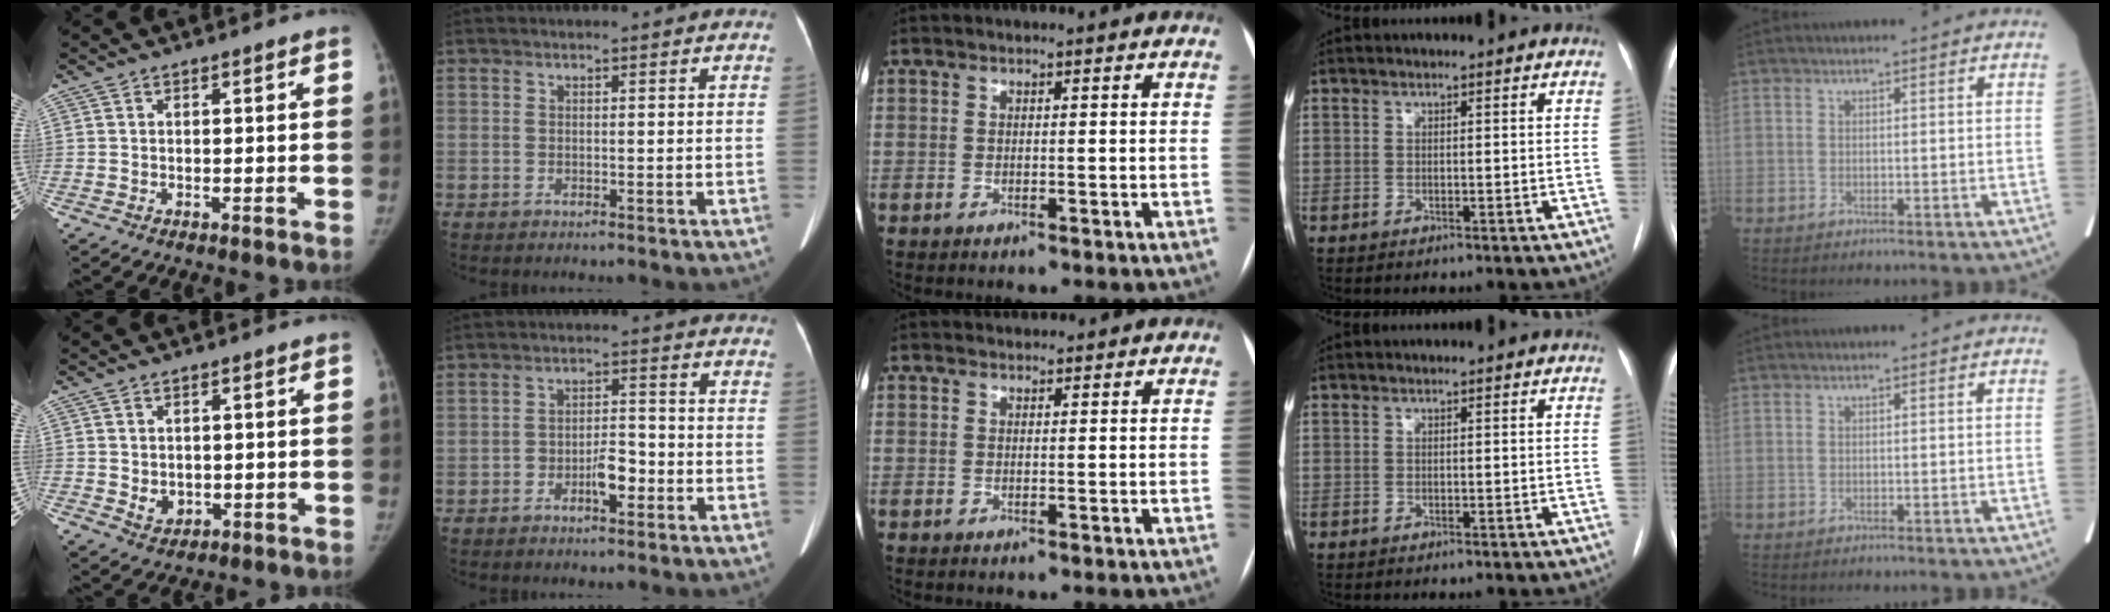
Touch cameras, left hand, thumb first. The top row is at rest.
{"thumb": {"total": 3.1, "force": [0.1, 2.6, 1.7], "torque": [-0.018, -0.006, 0.015]}, "index": {"total": 4.0, "force": [-2.2, 1.5, 3.0], "torque": [-0.054, 0.005, -0.038]}, "middle": {"total": 1.5, "force": [1.4, 0.5, 0.0], "torque": [-0.002, 0.016, 0.022]}}